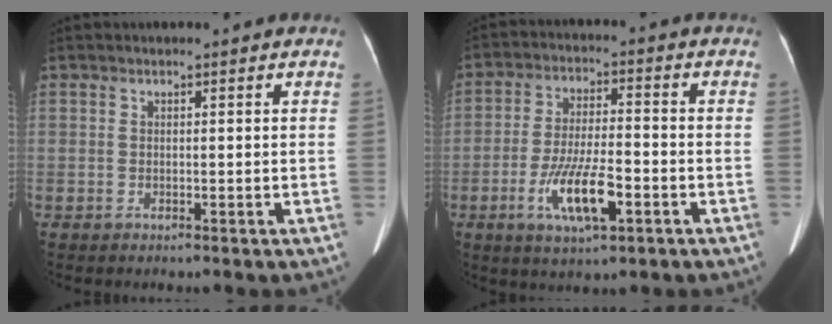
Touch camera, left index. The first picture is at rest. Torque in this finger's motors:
{"motor_torque": [1.62, 0.52, 0.38, 0.19]}